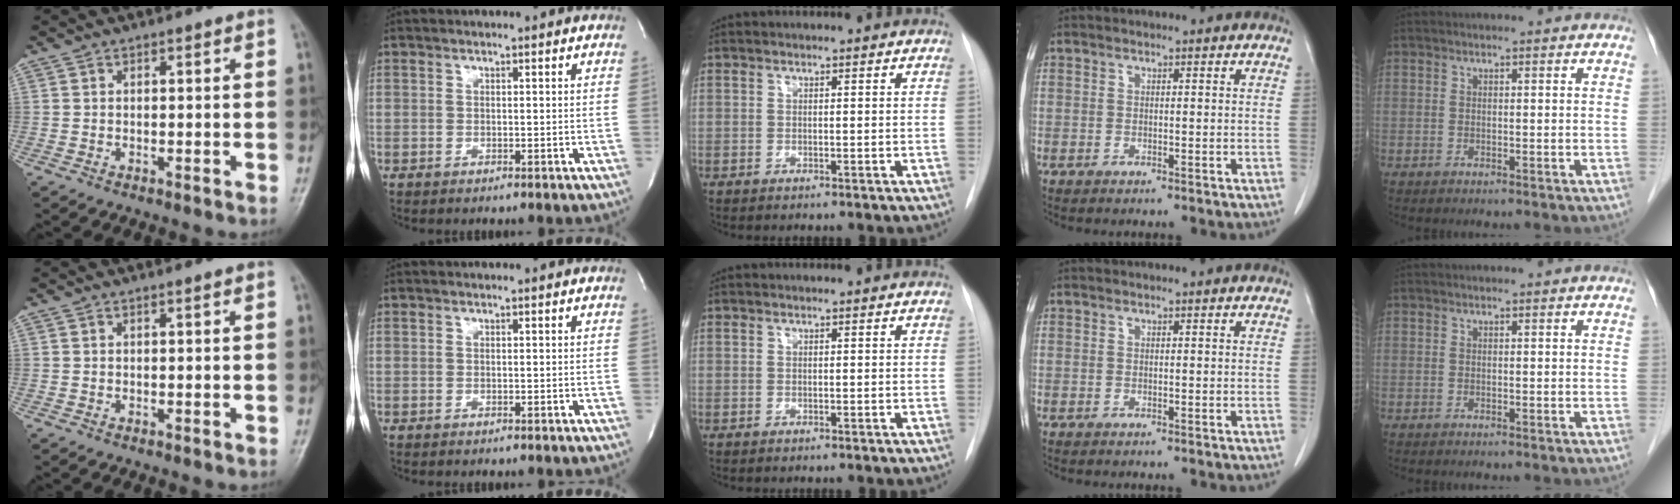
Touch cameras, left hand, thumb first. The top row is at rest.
{}